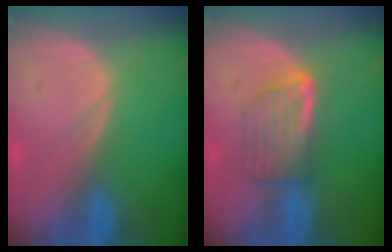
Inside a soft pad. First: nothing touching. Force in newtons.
{"total": 5.7, "press": 5.3, "slide": 2.3}